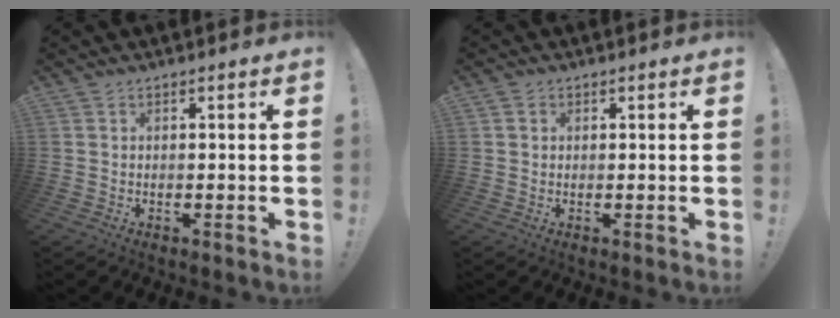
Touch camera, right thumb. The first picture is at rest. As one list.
[{"total": 1.4, "force": [0.5, 1.3, 0.2], "torque": [0.001, 0.000, 0.008]}]